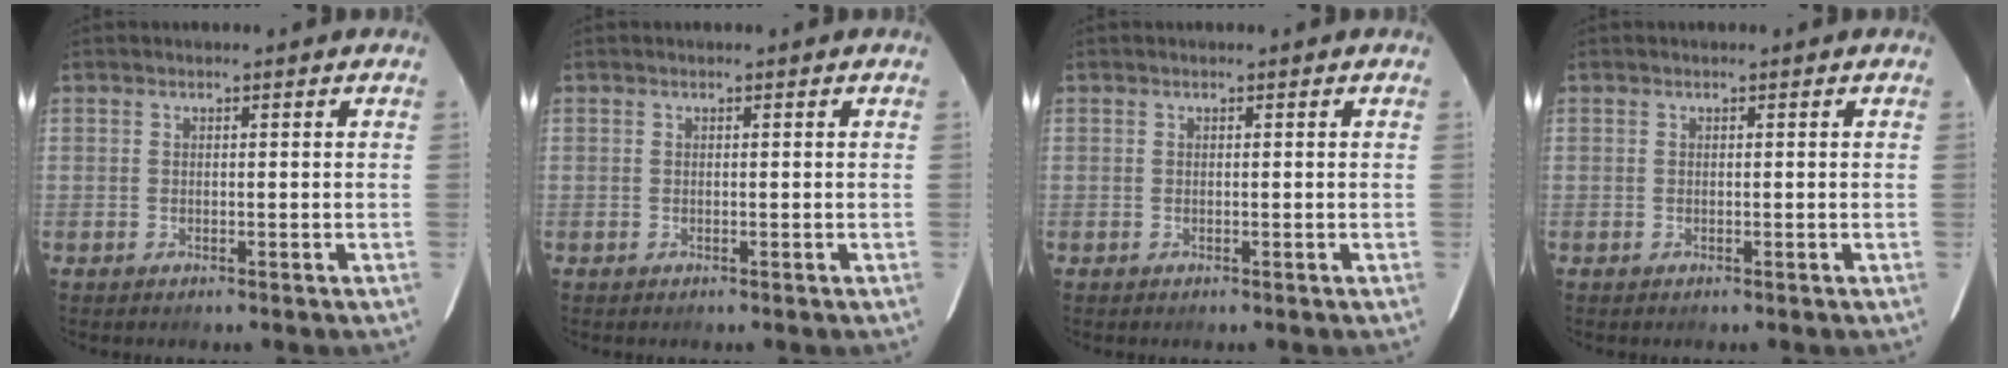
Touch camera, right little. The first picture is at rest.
{"total": 0.0}
{"total": 0.0}
{"total": 0.0}